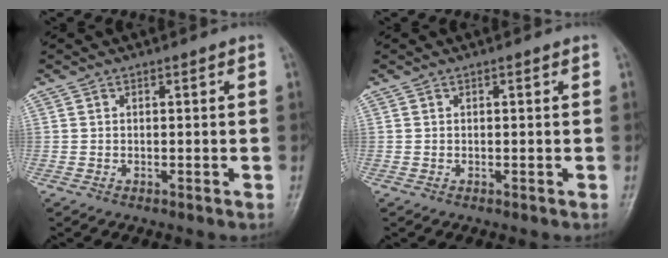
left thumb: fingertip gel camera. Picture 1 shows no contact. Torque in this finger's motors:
{"motor_torque": [-0.16, 0.09, -0.12, 0.06, 0.00]}